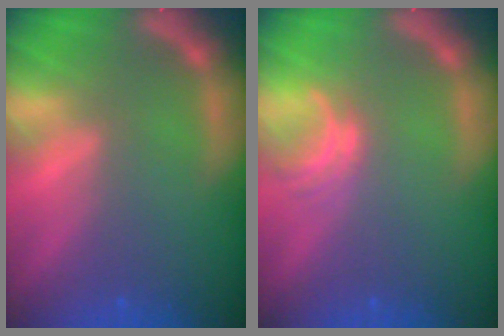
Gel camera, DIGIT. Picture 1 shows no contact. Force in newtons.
{"total": 2.0}